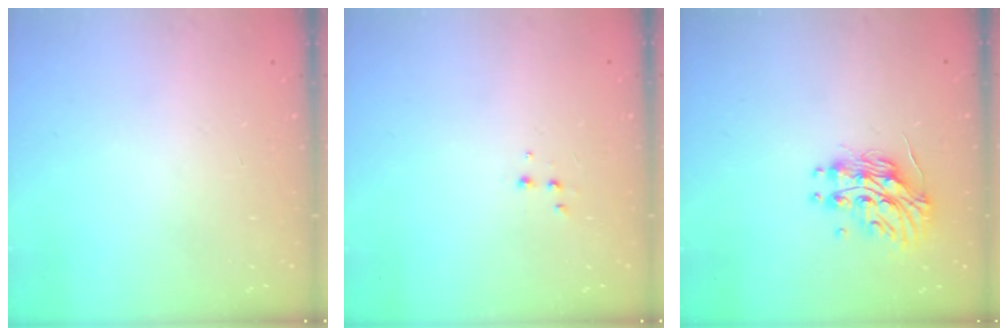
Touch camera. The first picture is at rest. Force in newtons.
{"total": 1.9, "press": 1.9, "slide": 0.2}
{"total": 14.0, "press": 13.9, "slide": 0.8}